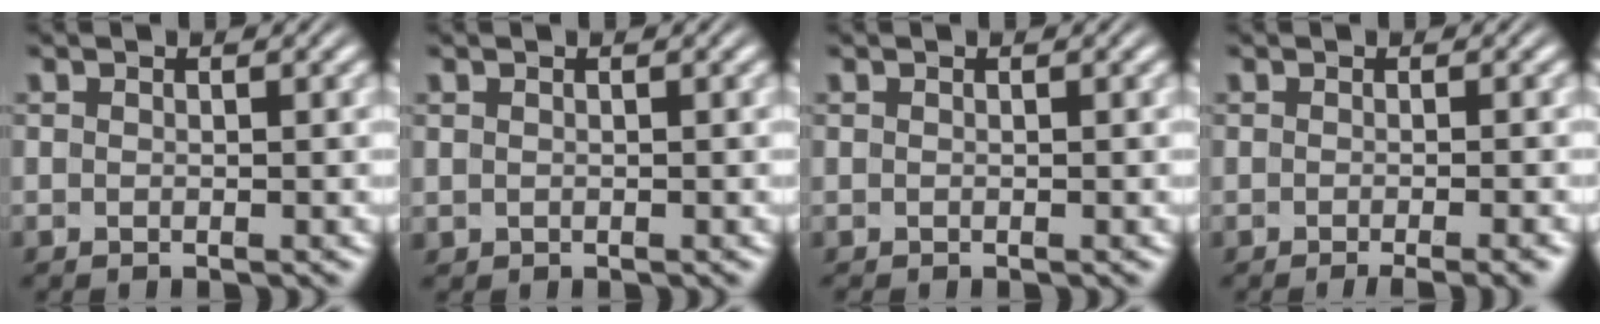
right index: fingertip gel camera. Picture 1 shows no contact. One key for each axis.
{"total": 0.5, "fx": 0.4, "fy": 0.3, "fz": 0.1, "tx": -0.005, "ty": -0.004, "tz": 0.015}
{"total": 0.0}
{"total": 2.8, "fx": -2.2, "fy": 0.1, "fz": 1.7, "tx": -0.009, "ty": 0.006, "tz": -0.037}